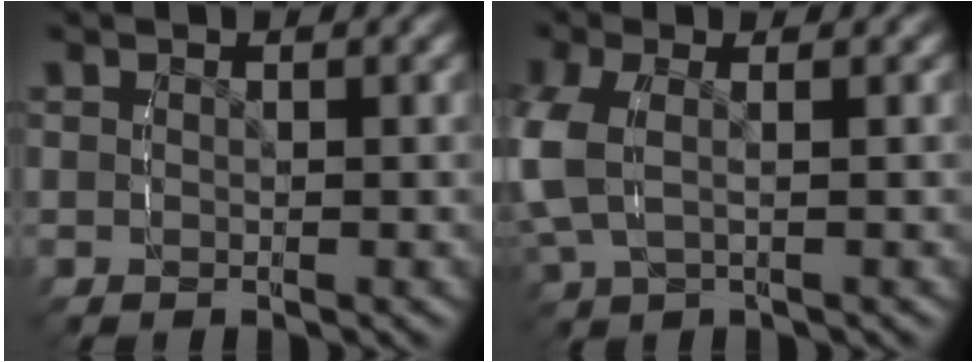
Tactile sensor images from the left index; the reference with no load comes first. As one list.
[{"total": 5.0, "force": [-0.5, 3.8, 3.2], "torque": [-0.107, -0.010, -0.006]}]